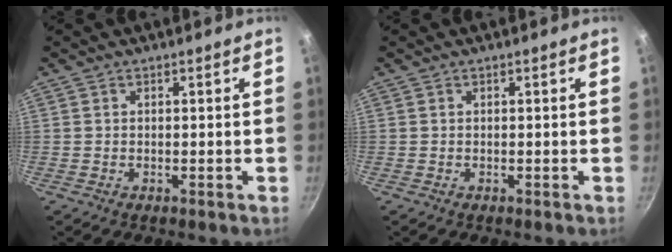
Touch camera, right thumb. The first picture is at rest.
{"total": 0.0}